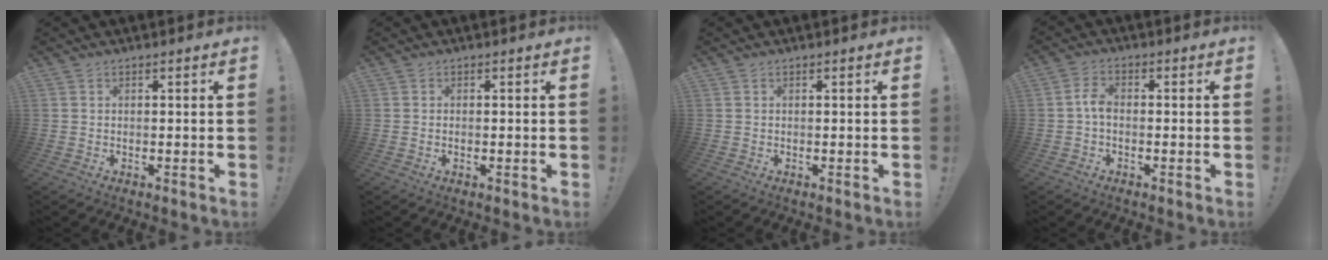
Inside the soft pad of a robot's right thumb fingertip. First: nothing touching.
{"total": 0.0}
{"total": 0.0}
{"total": 4.3, "force": [-0.6, 2.4, 3.5], "torque": [-0.072, 0.009, -0.012]}